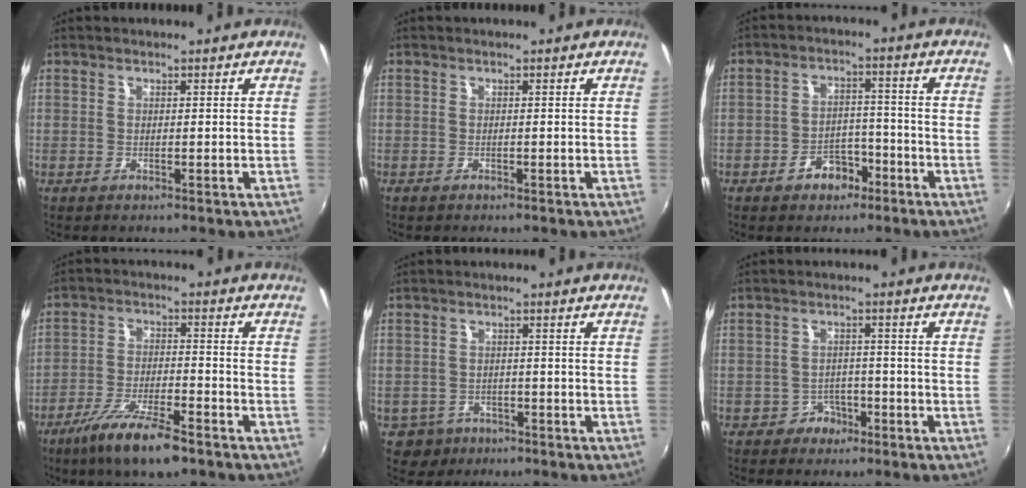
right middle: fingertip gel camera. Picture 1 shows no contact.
{"total": 0.6, "force": [-0.5, 0.3, 0.2], "torque": [-0.004, -0.002, -0.009]}
{"total": 5.9, "force": [-3.7, 3.9, 2.6], "torque": [-0.055, 0.015, -0.046]}
{"total": 11.2, "force": [-7.9, 2.5, 7.6], "torque": [-0.165, -0.022, -0.141]}
{"total": 4.6, "force": [-2.6, 3.7, 0.8], "torque": [-0.031, 0.002, -0.036]}
{"total": 3.4, "force": [-2.2, 2.6, 0.2], "torque": [-0.006, 0.011, -0.035]}